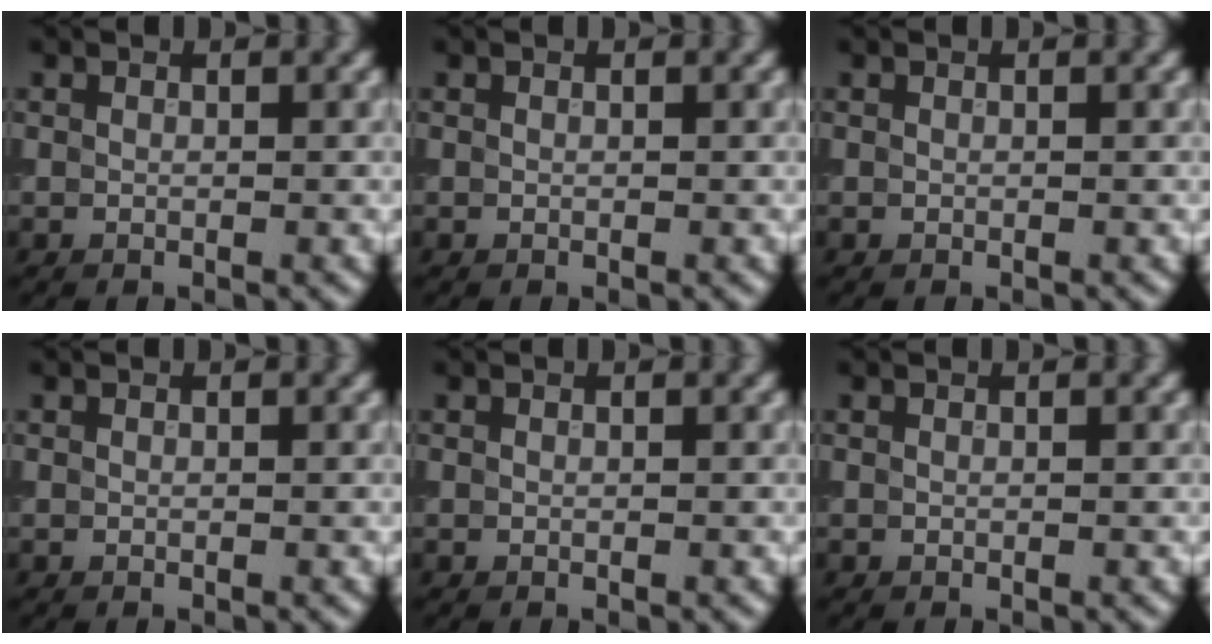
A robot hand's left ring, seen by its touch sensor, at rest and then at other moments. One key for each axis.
{"total": 0.0}
{"total": 0.0}
{"total": 0.0}
{"total": 0.0}
{"total": 0.0}